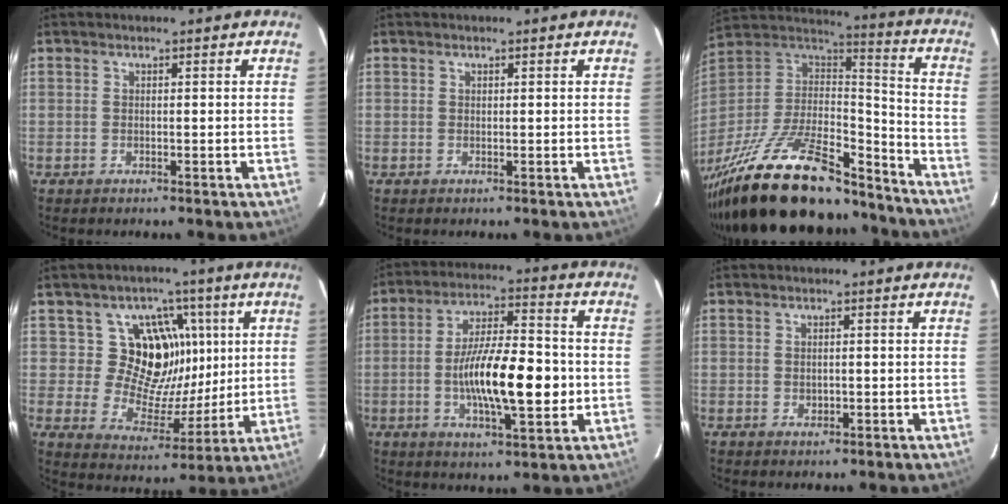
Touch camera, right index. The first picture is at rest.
{"total": 0.0}
{"total": 34.7, "force": [-25.5, 12.1, 20.2], "torque": [-0.394, -0.024, -0.395]}
{"total": 12.7, "force": [4.1, 11.2, 4.4], "torque": [-0.080, -0.009, 0.071]}
{"total": 15.1, "force": [-2.4, 4.1, 14.3], "torque": [-0.256, 0.000, -0.038]}
{"total": 1.3, "force": [-0.1, 1.1, 0.8], "torque": [-0.012, 0.002, -0.001]}